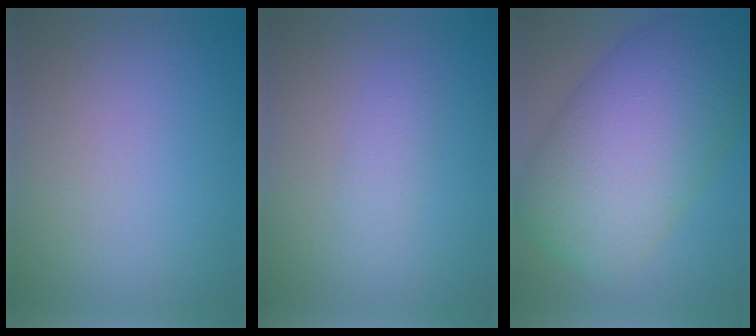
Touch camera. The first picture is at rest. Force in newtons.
{"total": 1.5, "press": 1.5, "slide": 0.0}
{"total": 12.8, "press": 12.8, "slide": 0.3}